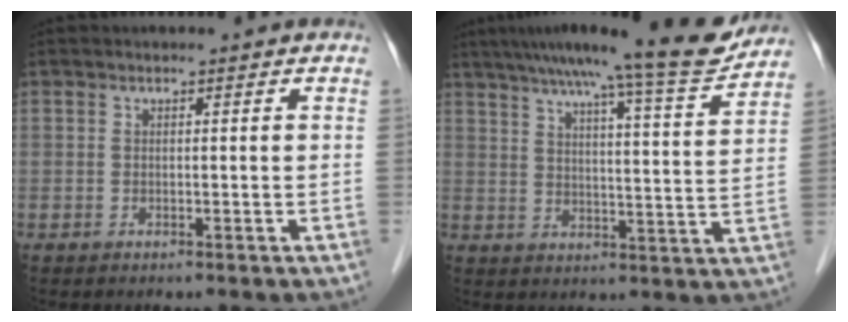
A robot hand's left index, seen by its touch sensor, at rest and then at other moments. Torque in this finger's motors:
{"motor_torque": [1.04, -1.10, 0.71, 0.15]}